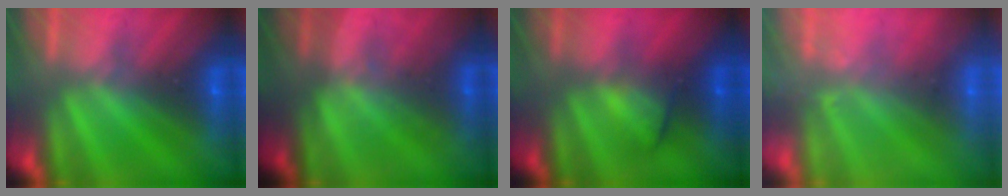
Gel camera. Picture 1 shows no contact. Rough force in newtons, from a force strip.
{"total": 1.3}
{"total": 2.0}
{"total": 2.3}